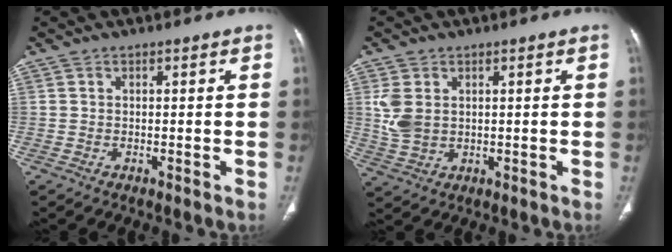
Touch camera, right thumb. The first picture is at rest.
{"total": 5.9, "force": [1.3, 4.3, 3.9], "torque": [-0.082, -0.005, 0.037]}